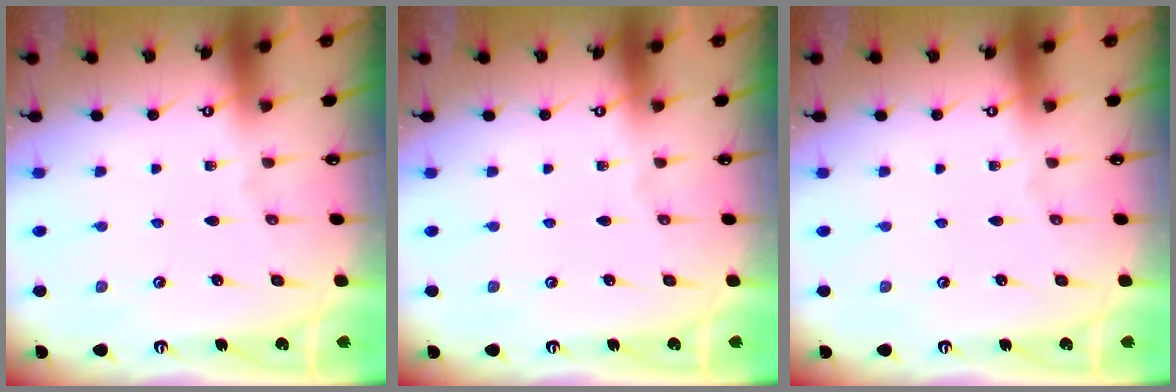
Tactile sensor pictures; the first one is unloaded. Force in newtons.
{"total": 0.0}
{"total": 0.0}